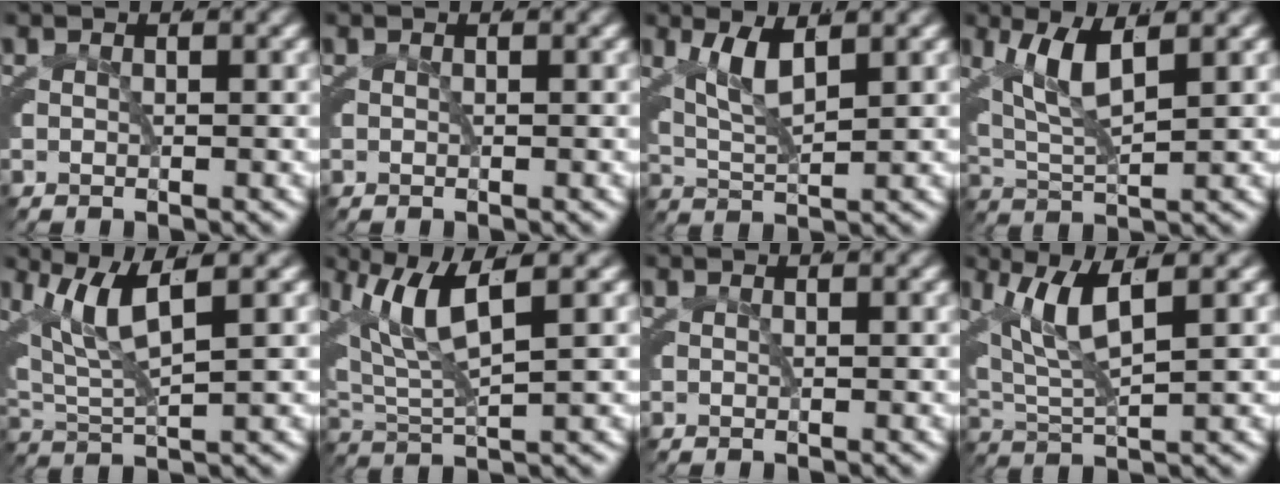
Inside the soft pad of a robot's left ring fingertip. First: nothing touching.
{"total": 0.0}
{"total": 3.5, "force": [1.3, 1.6, 2.8], "torque": [-0.065, -0.011, 0.027]}
{"total": 4.9, "force": [1.9, 2.3, 3.9], "torque": [-0.086, -0.008, 0.038]}
{"total": 5.5, "force": [2.4, 2.4, 4.4], "torque": [-0.091, 0.004, 0.040]}
{"total": 6.1, "force": [2.6, 2.5, 4.9], "torque": [-0.100, 0.008, 0.043]}
{"total": 0.0}
{"total": 5.4, "force": [2.2, 2.3, 4.3], "torque": [-0.092, 0.000, 0.040]}